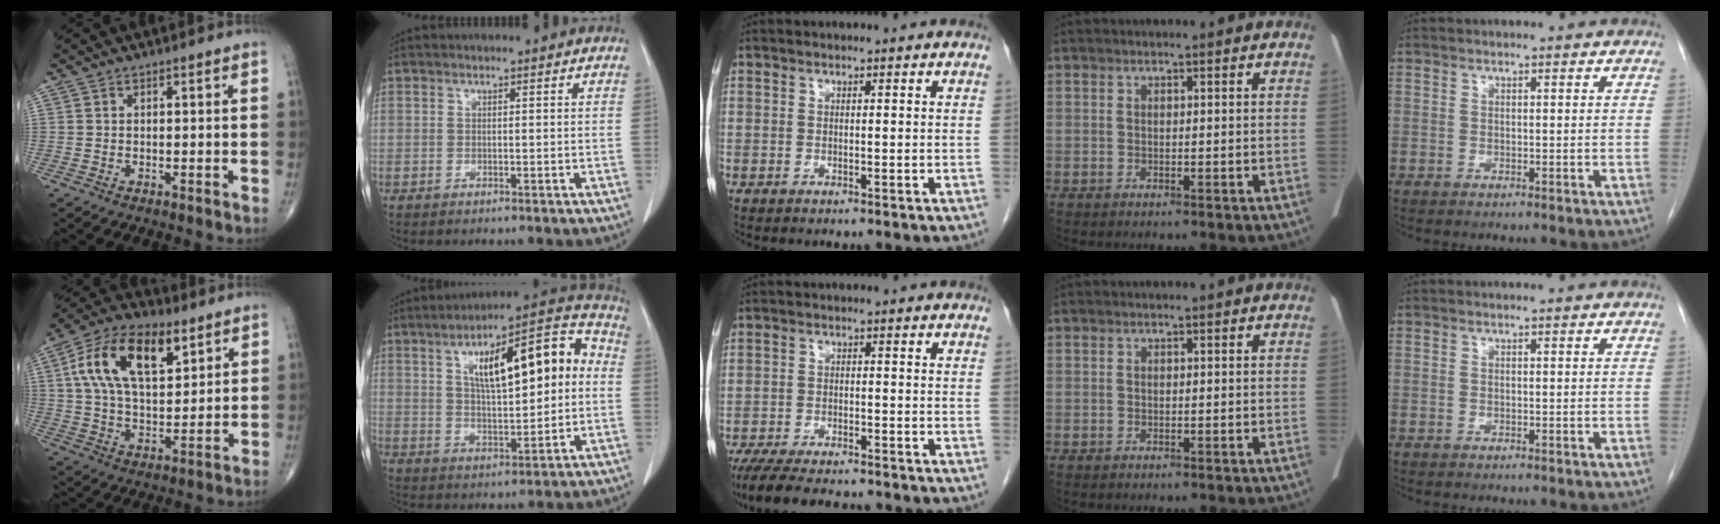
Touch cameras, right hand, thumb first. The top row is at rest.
{"thumb": {"total": 17.9, "force": [7.1, 9.2, 13.6], "torque": [-0.229, -0.004, 0.125]}, "index": {"total": 16.9, "force": [3.0, 4.9, 15.9], "torque": [-0.236, 0.042, 0.049]}, "middle": {"total": 11.1, "force": [-9.6, 2.2, 5.0], "torque": [-0.082, -0.014, -0.147]}}